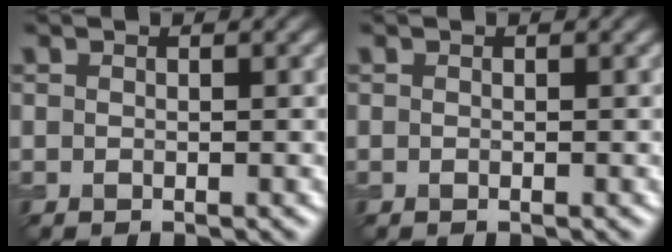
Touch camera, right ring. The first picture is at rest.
{"total": 0.0}